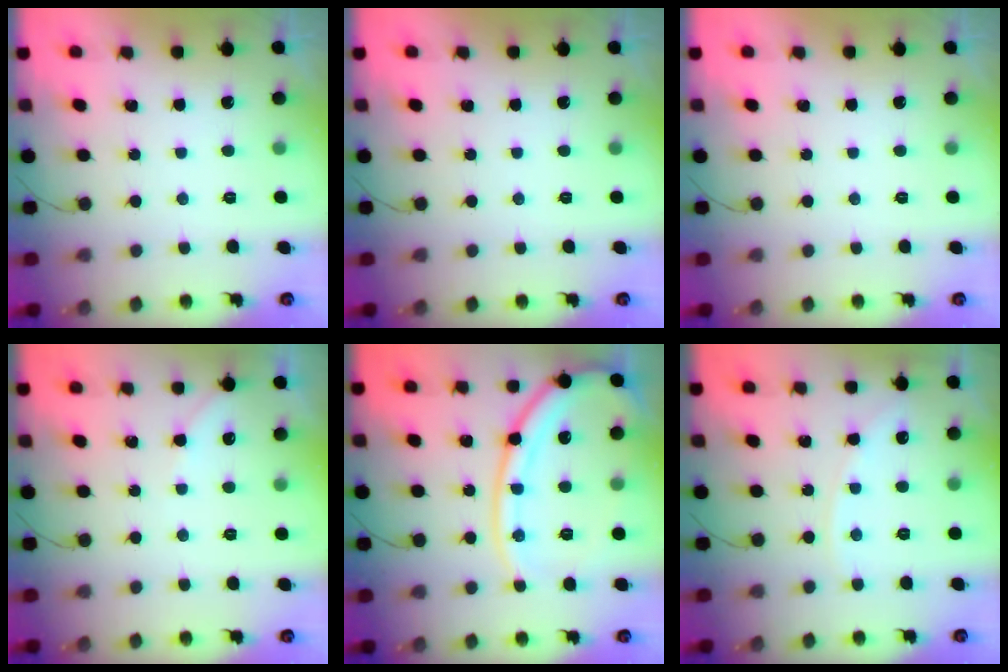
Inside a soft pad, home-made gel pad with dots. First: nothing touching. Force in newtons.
{"total": 0.0}
{"total": 0.0}
{"total": 2.4, "press": 2.3, "slide": 0.4}
{"total": 18.2, "press": 18.1, "slide": 1.9}
{"total": 6.0, "press": 6.0, "slide": 0.9}